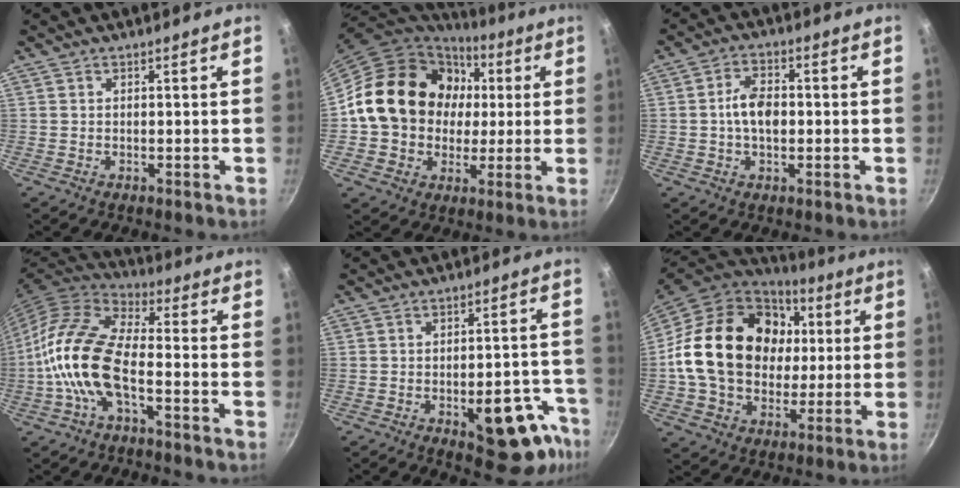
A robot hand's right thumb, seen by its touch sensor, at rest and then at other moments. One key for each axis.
{"total": 20.2, "fx": 2.6, "fy": 17.2, "fz": 10.4, "tx": -0.152, "ty": 0.022, "tz": 0.046}
{"total": 6.4, "fx": -0.3, "fy": 3.8, "fz": 5.1, "tx": -0.080, "ty": 0.016, "tz": -0.012}
{"total": 15.0, "fx": -4.2, "fy": 6.7, "fz": 12.8, "tx": -0.247, "ty": 0.036, "tz": -0.099}
{"total": 14.4, "fx": -6.7, "fy": 6.6, "fz": 11.0, "tx": -0.066, "ty": 0.036, "tz": -0.081}
{"total": 25.0, "fx": 3.1, "fy": 19.3, "fz": 15.6, "tx": -0.249, "ty": 0.022, "tz": 0.059}